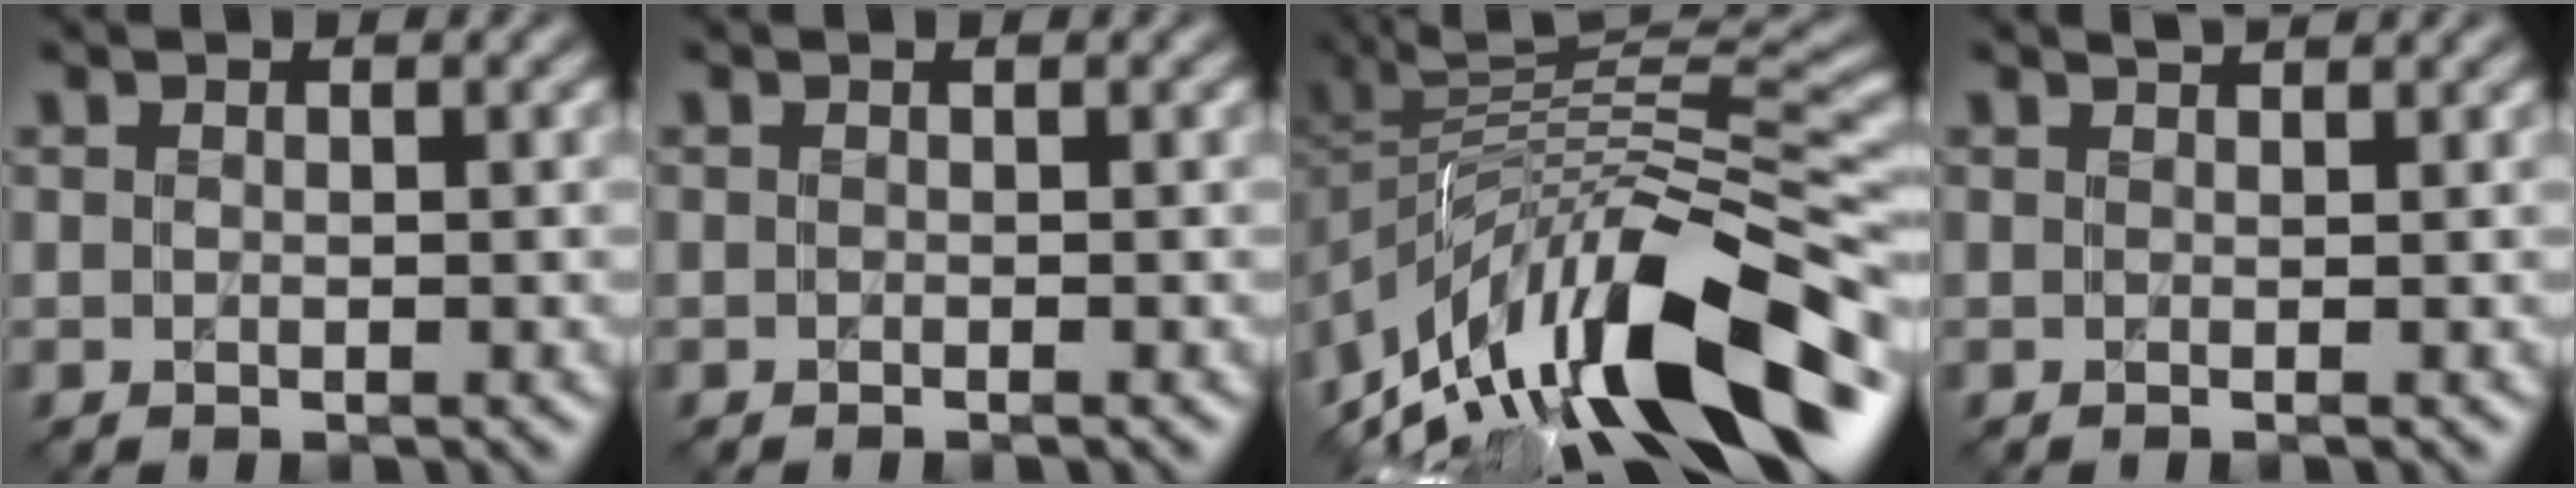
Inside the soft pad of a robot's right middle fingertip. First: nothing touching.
{"total": 0.7, "force": [-0.2, 0.2, 0.6], "torque": [-0.007, 0.000, -0.005]}
{"total": 14.5, "force": [-7.2, 5.4, 11.4], "torque": [-0.200, 0.021, -0.124]}
{"total": 2.3, "force": [1.3, 0.8, 1.7], "torque": [-0.012, 0.001, -0.008]}